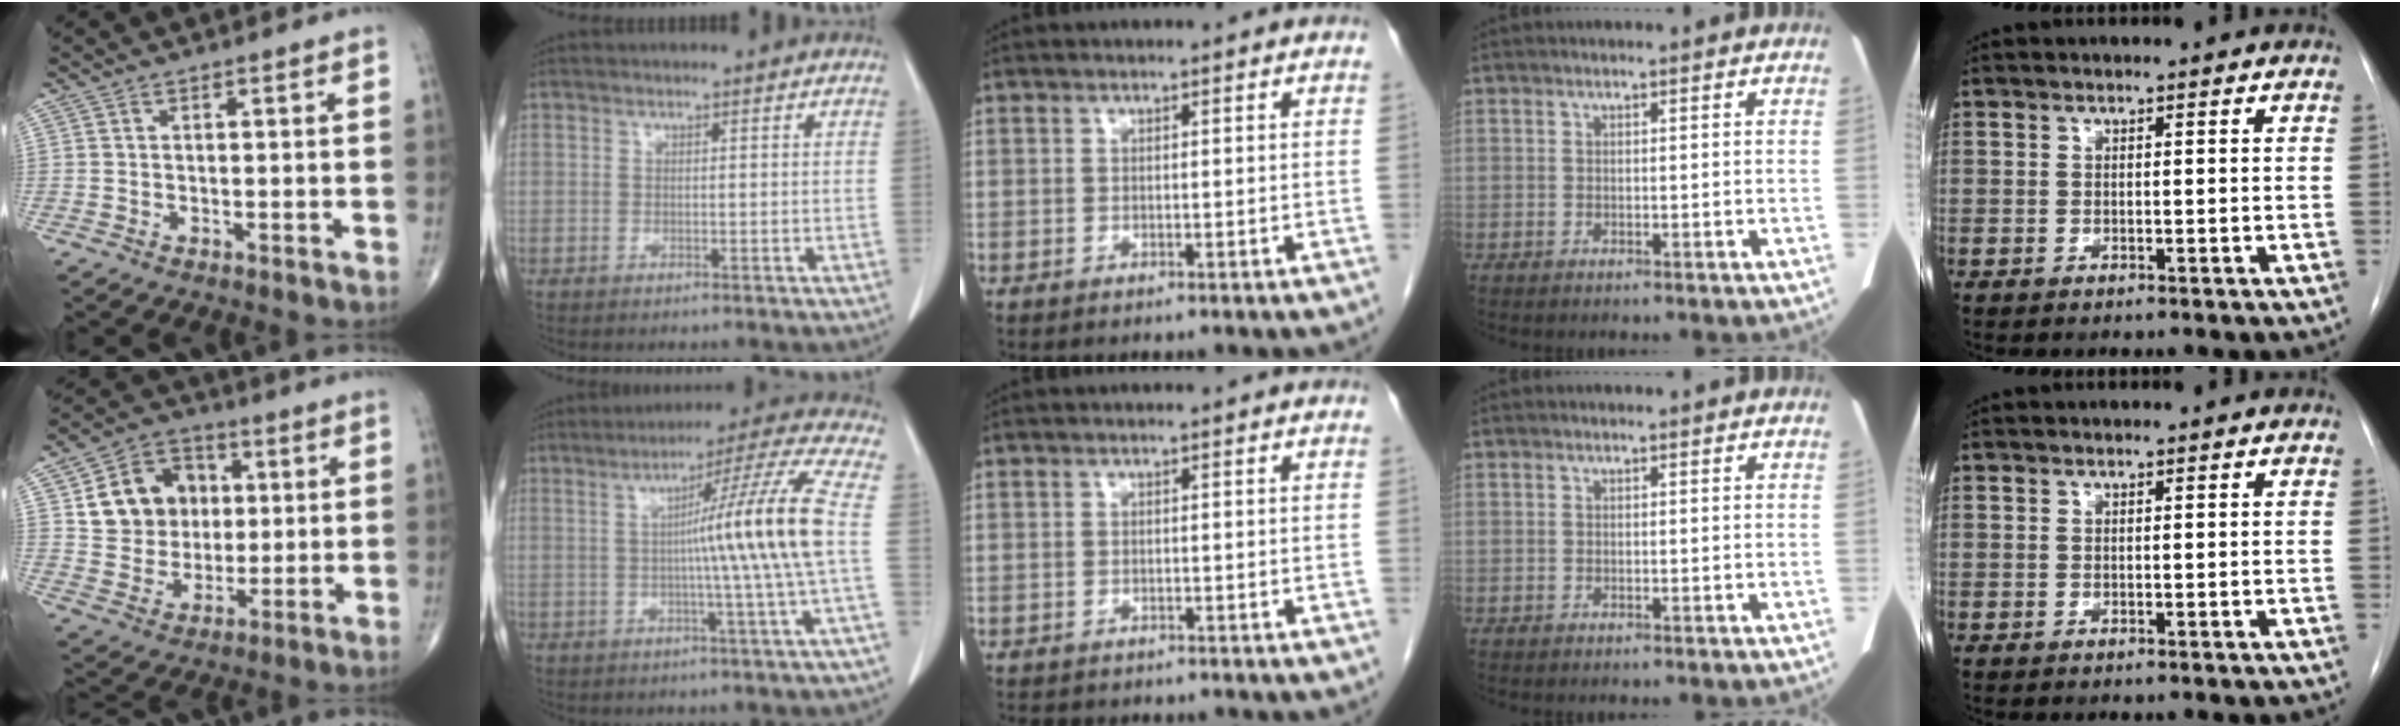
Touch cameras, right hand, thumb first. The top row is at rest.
{"thumb": {"total": 14.1, "force": [3.0, 11.9, 6.9], "torque": [-0.074, 0.007, 0.056]}, "index": {"total": 12.6, "force": [-0.3, -3.2, 12.2], "torque": [-0.181, 0.001, -0.001]}, "middle": {"total": 4.4, "force": [-3.8, 1.7, 1.5], "torque": [-0.025, -0.005, -0.048]}}